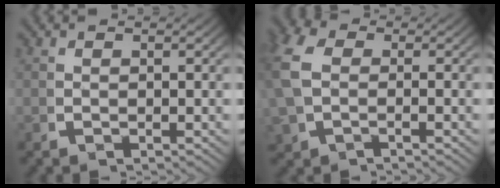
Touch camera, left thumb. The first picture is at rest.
{"total": 4.6, "force": [0.2, 3.3, 3.2], "torque": [-0.094, -0.004, 0.009]}